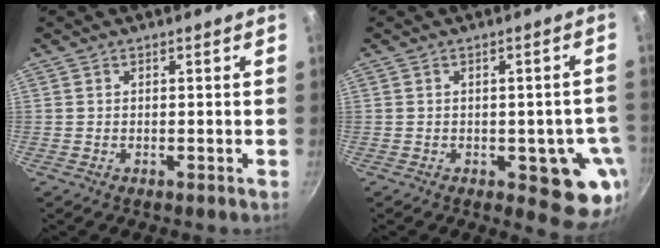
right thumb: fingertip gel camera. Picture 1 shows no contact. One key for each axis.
{"total": 10.3, "fx": -2.8, "fy": 4.9, "fz": 8.7, "tx": -0.048, "ty": 0.004, "tz": -0.030}